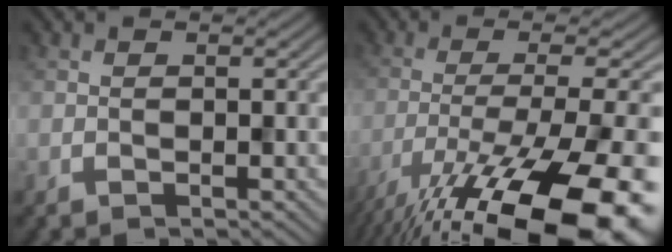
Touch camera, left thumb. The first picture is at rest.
{"total": 16.9, "force": [-11.0, 4.0, 12.3], "torque": [-0.202, -0.026, -0.170]}